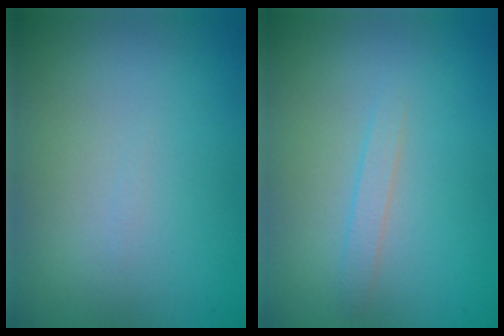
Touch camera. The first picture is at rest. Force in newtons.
{"total": 1.1, "press": 1.1, "slide": 0.0}